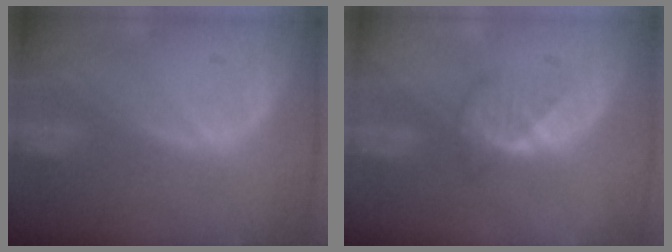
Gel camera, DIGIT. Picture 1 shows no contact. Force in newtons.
{"total": 3.0, "press": 2.9, "slide": 0.7}